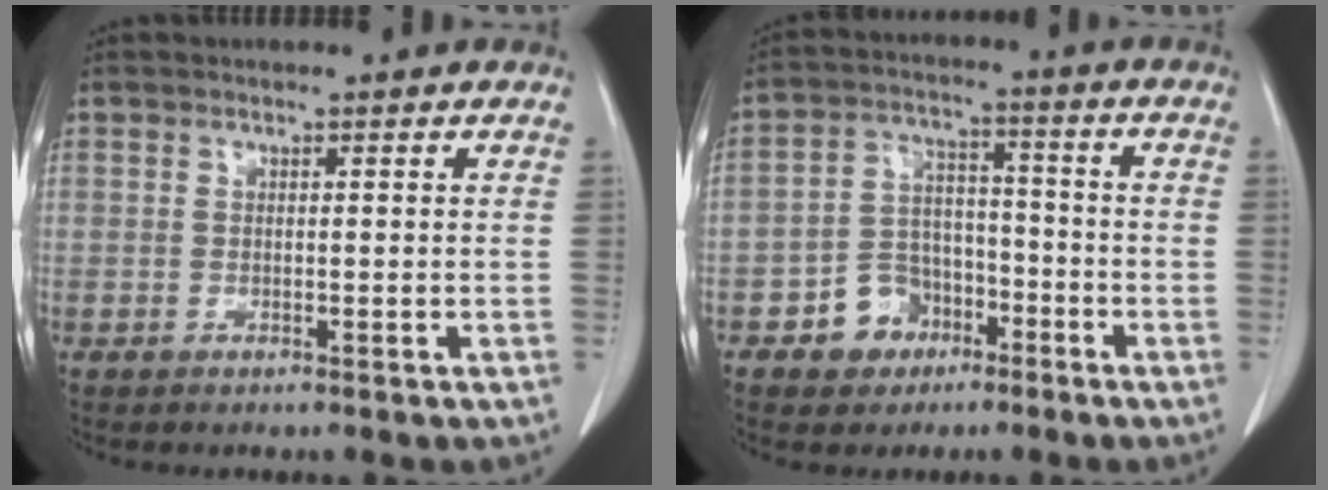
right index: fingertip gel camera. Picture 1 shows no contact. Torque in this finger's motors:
{"motor_torque": [-0.02, 0.01, -0.16, -0.09]}